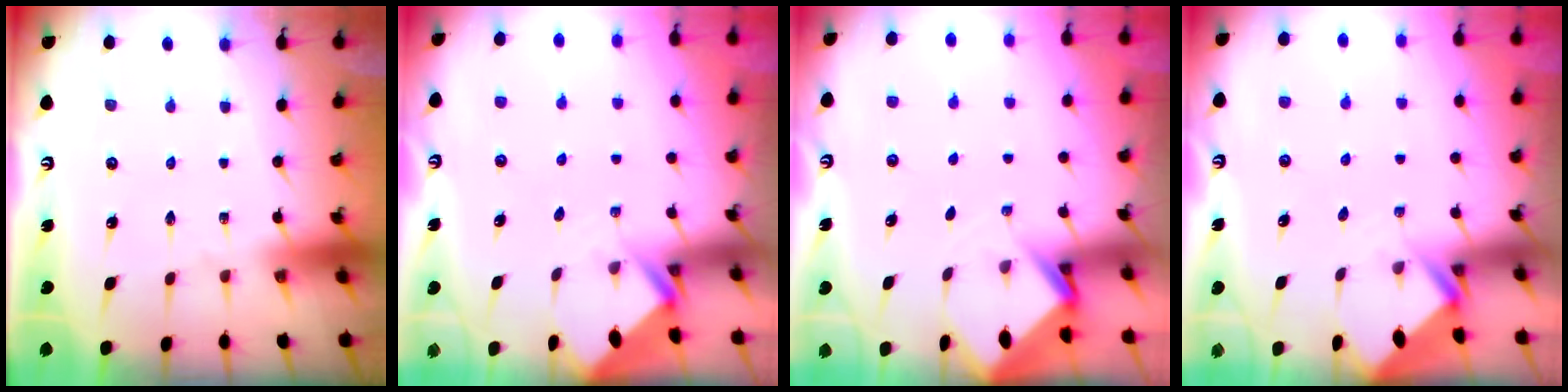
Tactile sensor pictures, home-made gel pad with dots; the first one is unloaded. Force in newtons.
{"total": 2.8, "press": 2.8, "slide": 0.2}
{"total": 3.0, "press": 2.9, "slide": 0.3}
{"total": 2.7, "press": 2.7, "slide": 0.2}